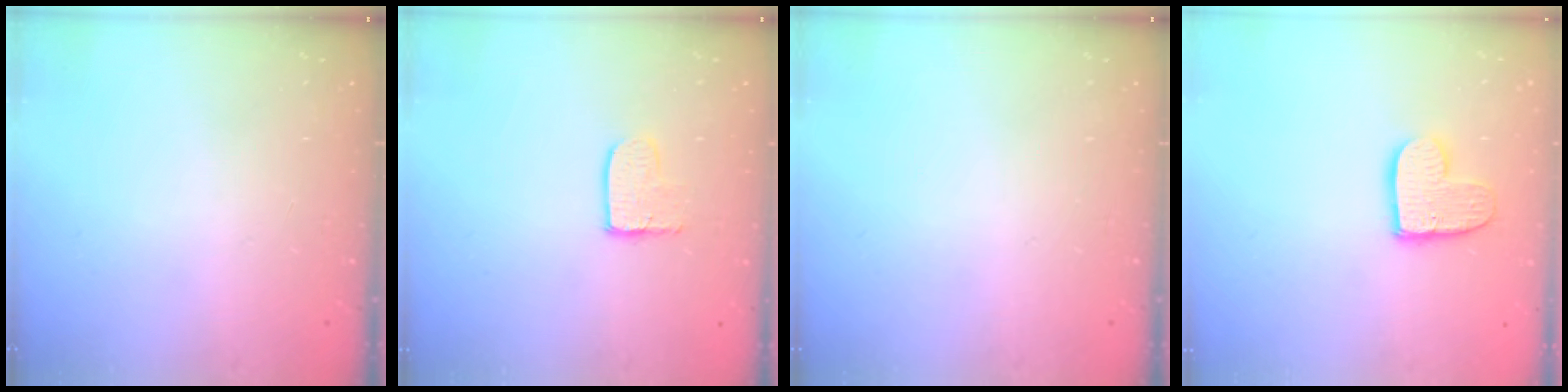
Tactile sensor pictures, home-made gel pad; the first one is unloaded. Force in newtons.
{"total": 5.5, "press": 5.5, "slide": 0.4}
{"total": 0.0}
{"total": 10.9, "press": 10.8, "slide": 0.9}